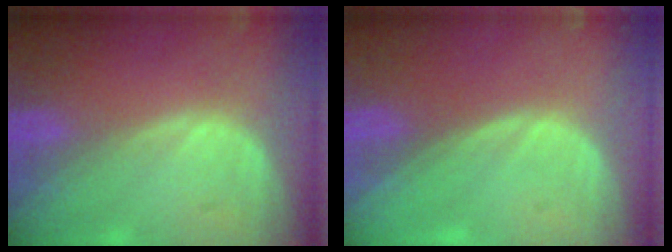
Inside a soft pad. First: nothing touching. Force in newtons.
{"total": 0.0}